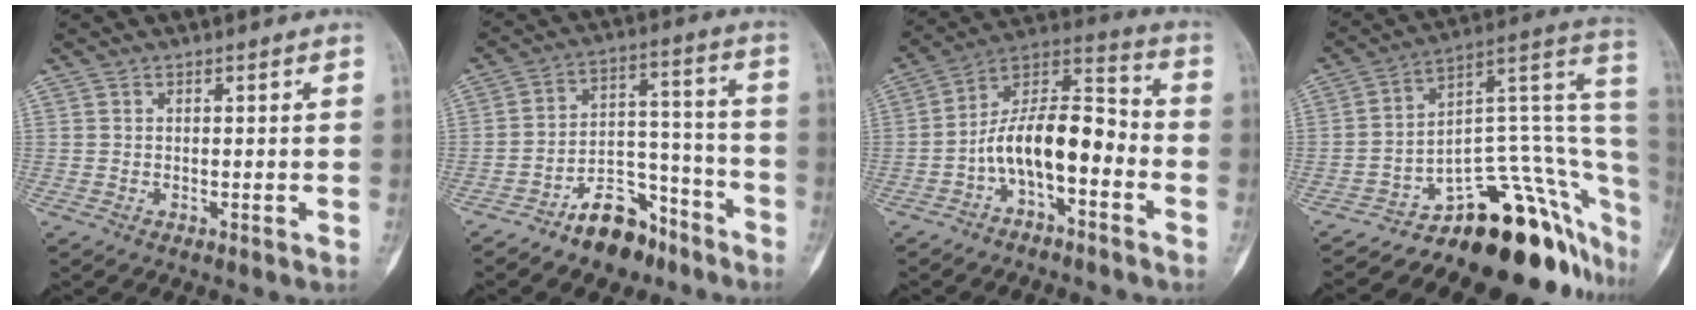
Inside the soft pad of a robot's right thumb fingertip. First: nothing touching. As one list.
[{"total": 11.8, "force": [-8.4, 6.4, 5.2], "torque": [-0.057, 0.087, -0.141]}, {"total": 13.2, "force": [-4.1, 5.9, 11.1], "torque": [-0.184, 0.075, -0.080]}, {"total": 23.8, "force": [-14.3, 9.2, 16.6], "torque": [-0.100, 0.127, -0.200]}]